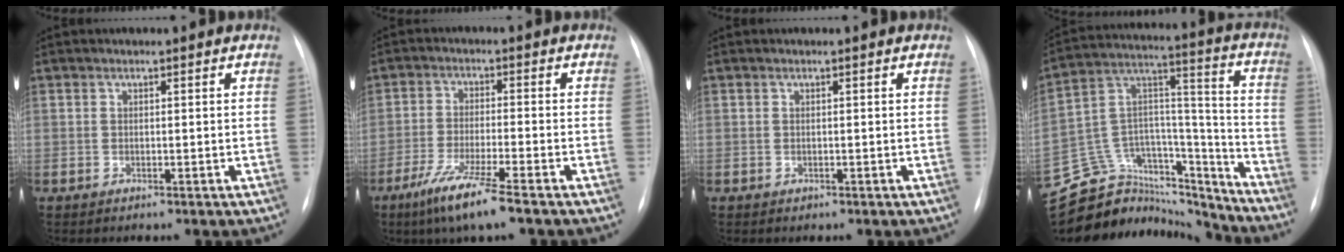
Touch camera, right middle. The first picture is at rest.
{"total": 8.3, "force": [-5.4, -0.1, 6.2], "torque": [-0.125, -0.024, -0.101]}
{"total": 0.0}
{"total": 25.0, "force": [-23.4, 7.5, 4.9], "torque": [-0.129, 0.051, -0.367]}